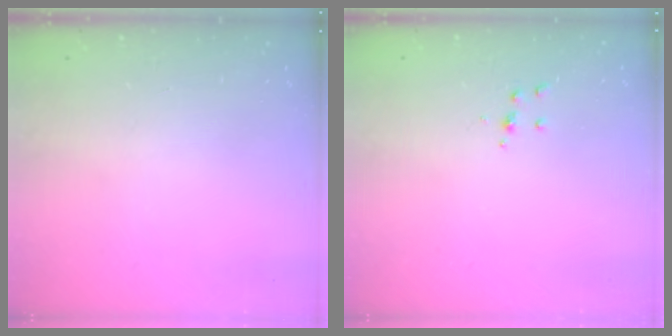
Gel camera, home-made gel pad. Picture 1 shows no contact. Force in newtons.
{"total": 3.3, "press": 3.3, "slide": 0.4}